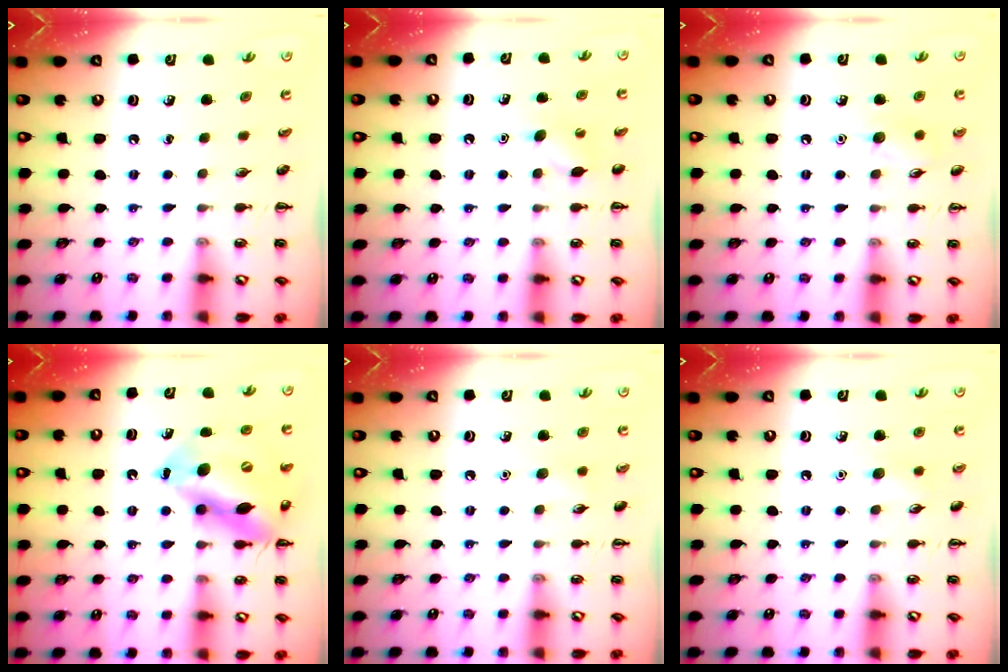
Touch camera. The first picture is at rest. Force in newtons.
{"total": 5.4, "press": 5.2, "slide": 1.2}
{"total": 7.5, "press": 7.3, "slide": 1.6}
{"total": 16.2, "press": 15.8, "slide": 3.6}
{"total": 4.5, "press": 4.3, "slide": 1.3}
{"total": 5.2, "press": 5.0, "slide": 1.2}